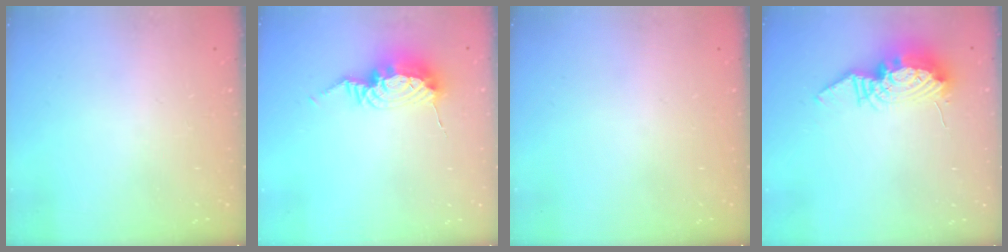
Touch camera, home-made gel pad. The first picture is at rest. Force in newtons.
{"total": 11.2, "press": 11.1, "slide": 1.2}
{"total": 0.0}
{"total": 11.8, "press": 11.8, "slide": 1.1}